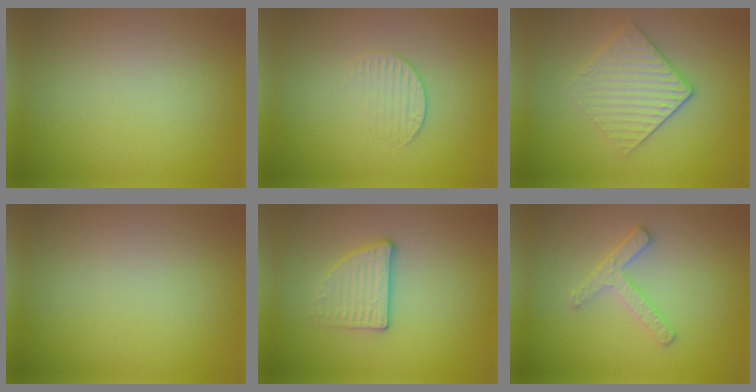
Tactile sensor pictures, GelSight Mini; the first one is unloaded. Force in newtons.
{"total": 1.5, "press": 0.7, "slide": 1.3}
{"total": 3.4, "press": 3.1, "slide": 1.6}
{"total": 0.0}
{"total": 3.0, "press": 2.3, "slide": 1.9}
{"total": 2.4, "press": 2.4, "slide": 0.4}